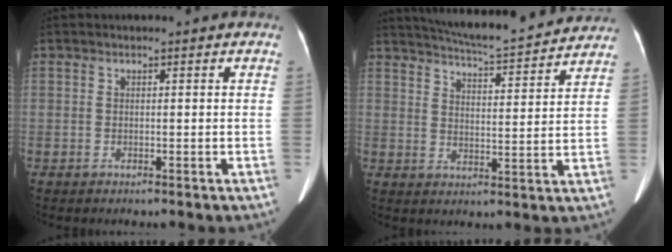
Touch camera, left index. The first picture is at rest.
{"total": 16.4, "force": [15.3, 1.4, 5.9], "torque": [-0.097, 0.001, 0.206]}